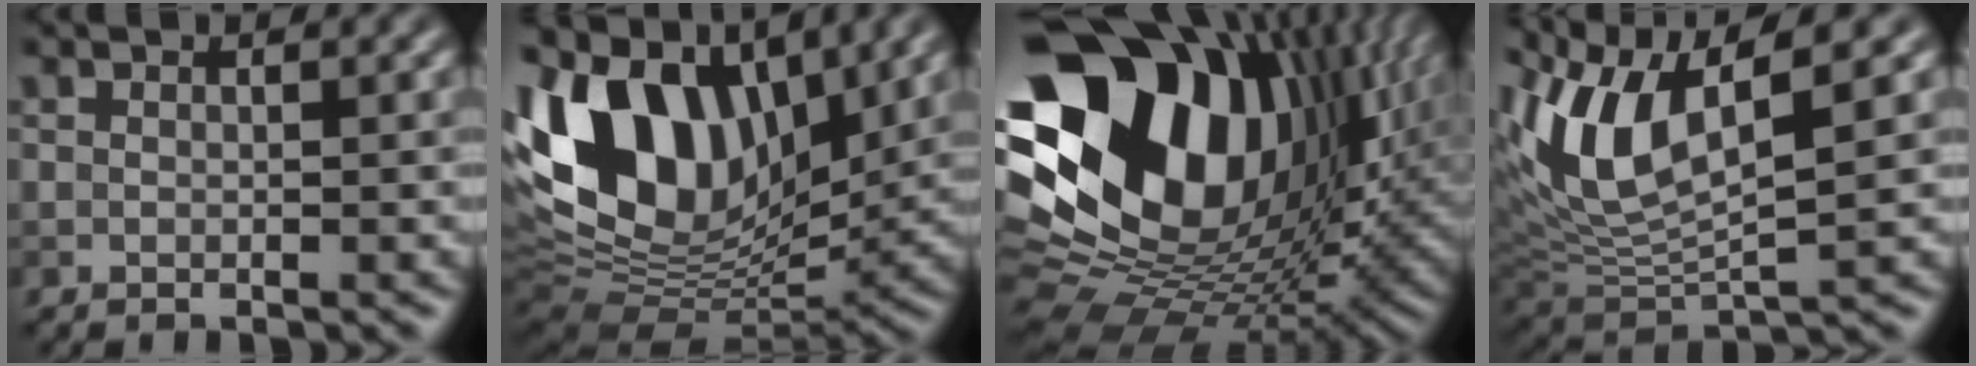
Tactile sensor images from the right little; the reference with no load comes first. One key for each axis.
{"total": 14.8, "fx": 5.1, "fy": 9.2, "fz": 10.5, "tx": -0.210, "ty": 0.018, "tz": 0.091}
{"total": 20.8, "fx": 6.3, "fy": 14.1, "fz": 14.0, "tx": -0.297, "ty": 0.003, "tz": 0.113}
{"total": 8.8, "fx": 3.2, "fy": 3.3, "fz": 7.5, "tx": -0.162, "ty": 0.003, "tz": 0.060}